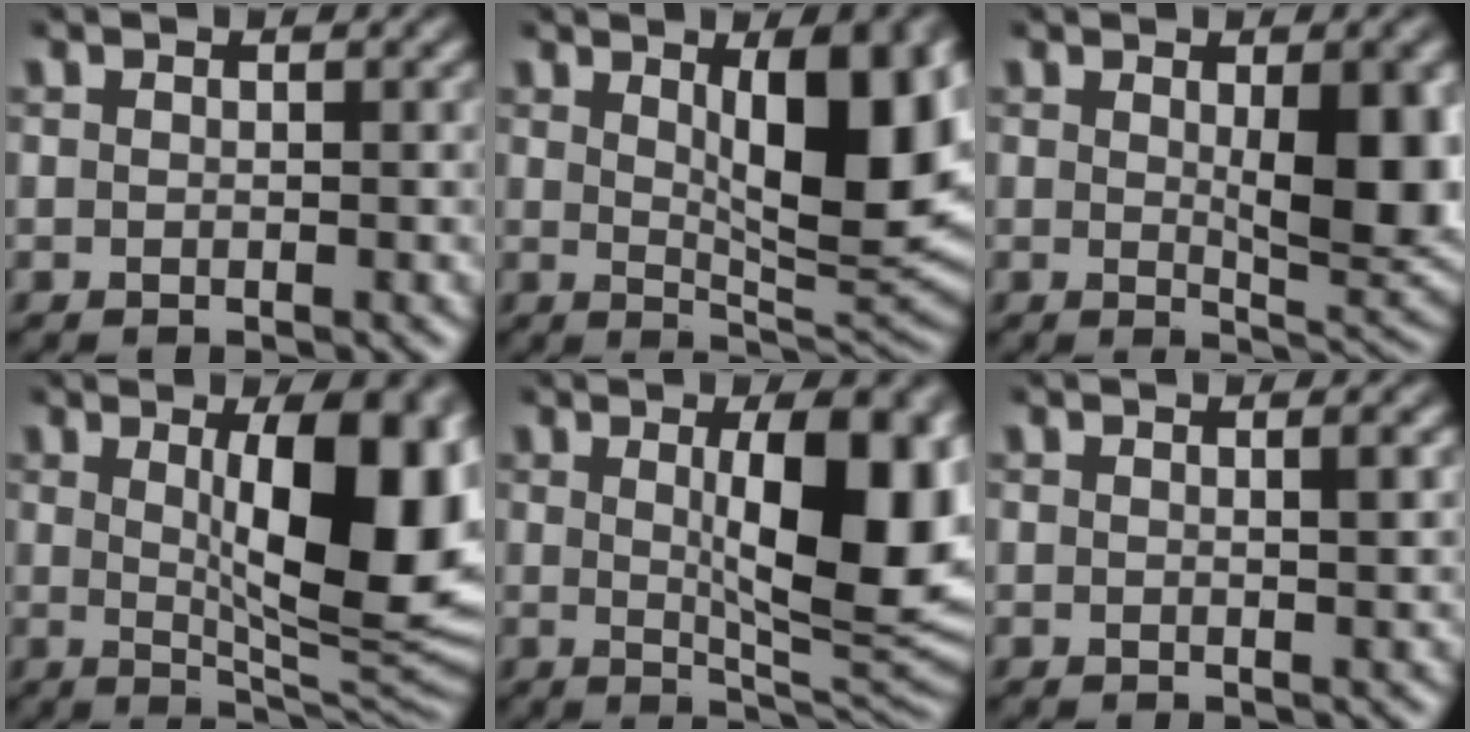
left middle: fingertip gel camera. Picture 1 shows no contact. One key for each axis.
{"total": 9.9, "fx": 2.6, "fy": 3.1, "fz": 9.0, "tx": -0.123, "ty": -0.007, "tz": 0.047}
{"total": 6.7, "fx": 0.7, "fy": 2.2, "fz": 6.3, "tx": -0.085, "ty": -0.006, "tz": 0.017}
{"total": 12.2, "fx": 1.8, "fy": 4.0, "fz": 11.4, "tx": -0.143, "ty": -0.007, "tz": 0.034}
{"total": 11.1, "fx": 1.6, "fy": 3.4, "fz": 10.4, "tx": -0.133, "ty": -0.006, "tz": 0.032}
{"total": 1.2, "fx": 0.4, "fy": 0.3, "fz": 1.1, "tx": -0.012, "ty": 0.003, "tz": 0.002}